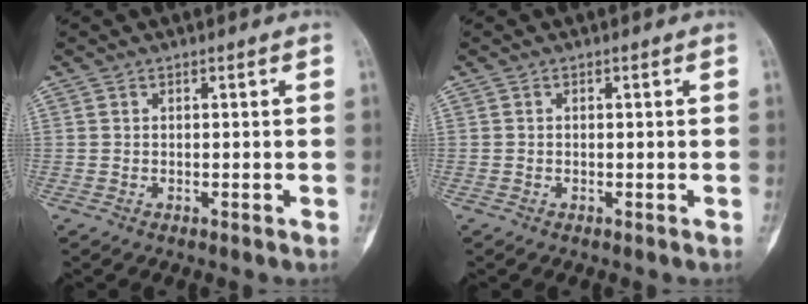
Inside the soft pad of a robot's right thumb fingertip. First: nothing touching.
{"total": 0.0}